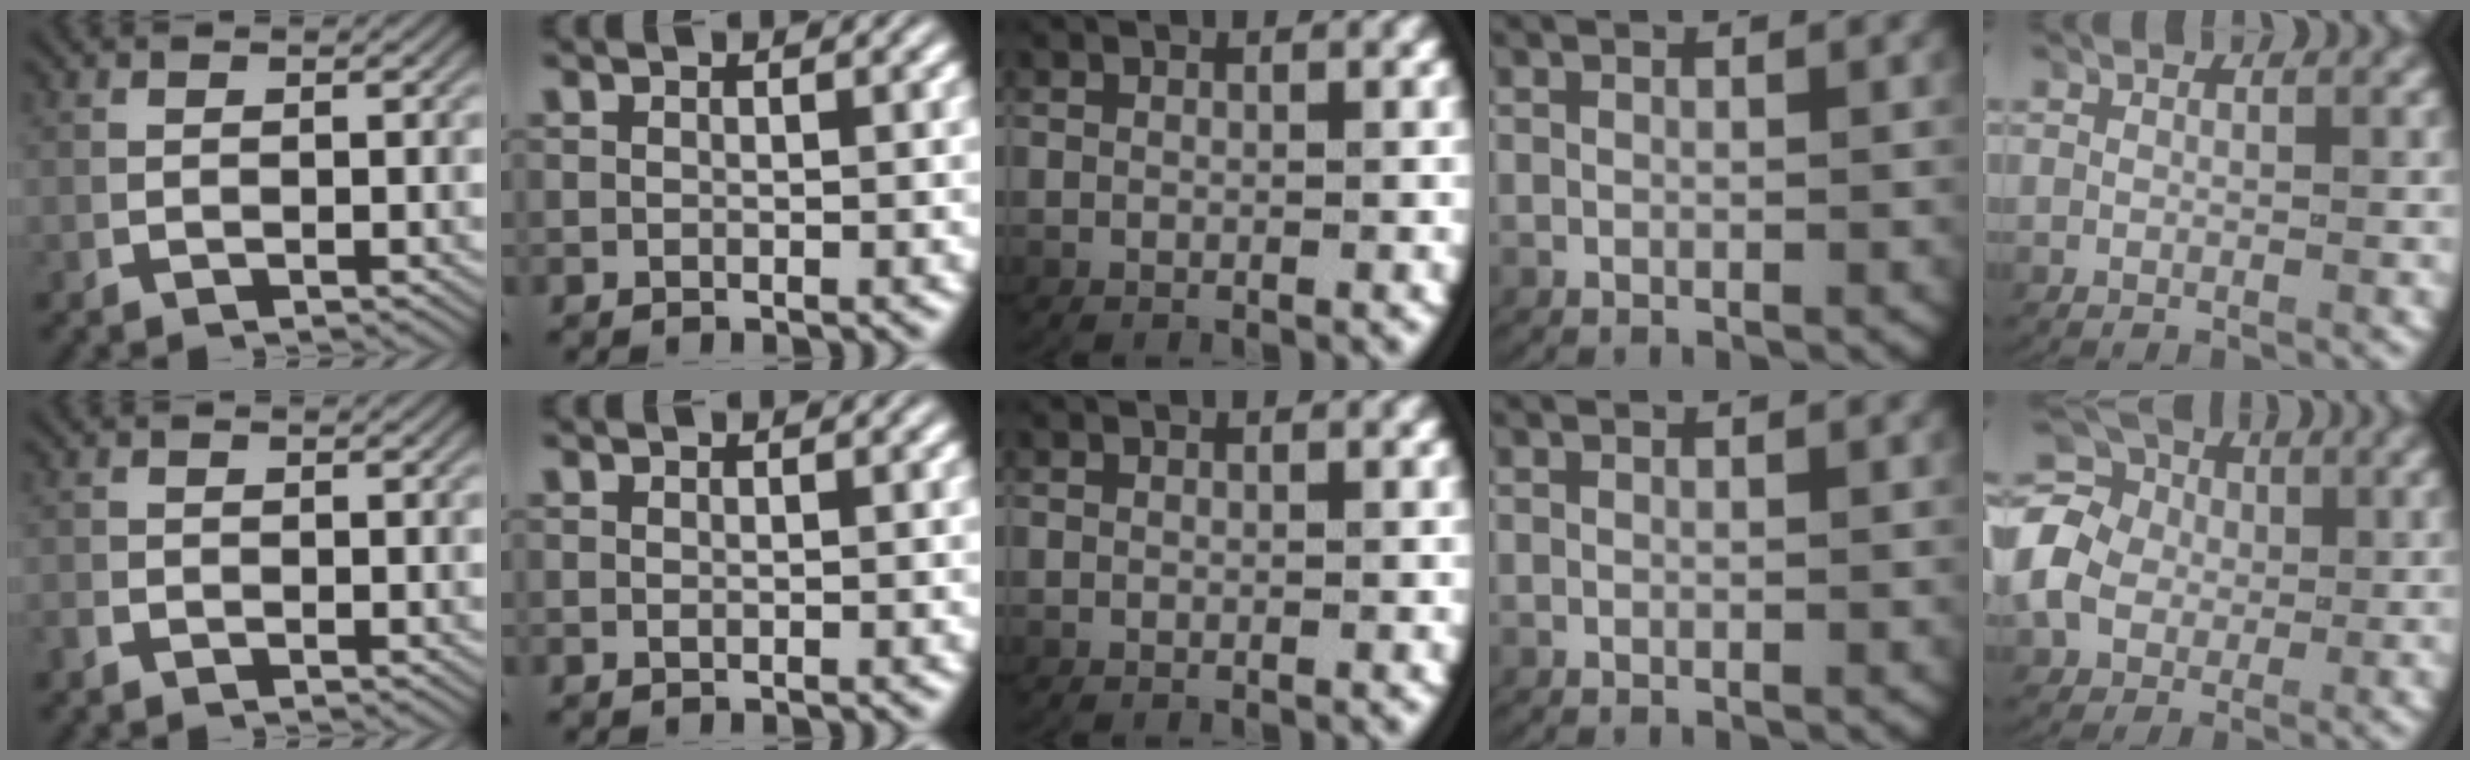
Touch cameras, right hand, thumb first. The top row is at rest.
{"thumb": {"total": 0.5, "force": [-0.5, 0.0, 0.0], "torque": [0.005, -0.003, -0.012]}, "little": {"total": 8.2, "force": [0.9, 7.2, 3.8], "torque": [-0.085, -0.004, 0.008]}}